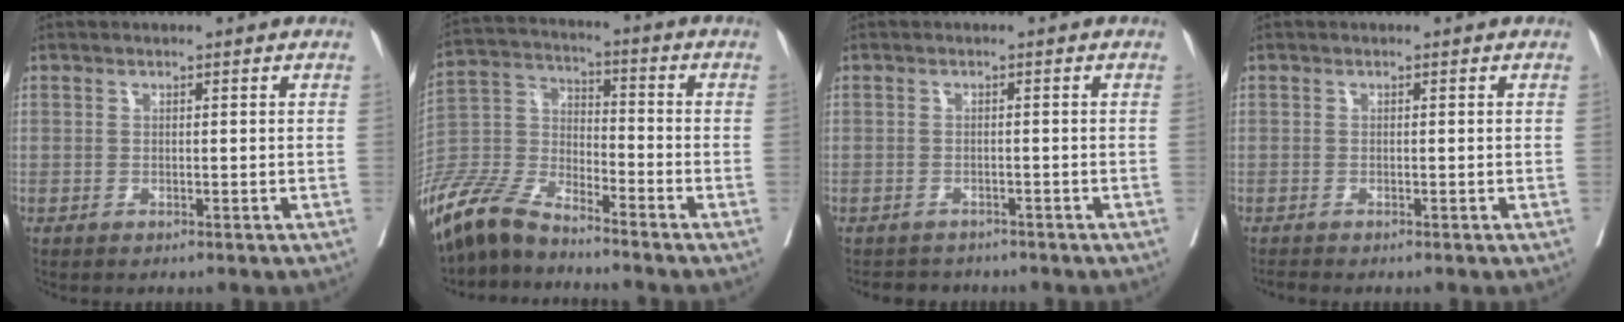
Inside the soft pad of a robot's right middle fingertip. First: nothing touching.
{"total": 11.3, "force": [-10.0, 2.7, 4.5], "torque": [-0.101, -0.004, -0.202]}
{"total": 3.6, "force": [-3.2, 1.5, 0.0], "torque": [-0.002, -0.002, -0.047]}
{"total": 0.6, "force": [-0.6, -0.2, 0.0], "torque": [-0.008, -0.006, -0.013]}